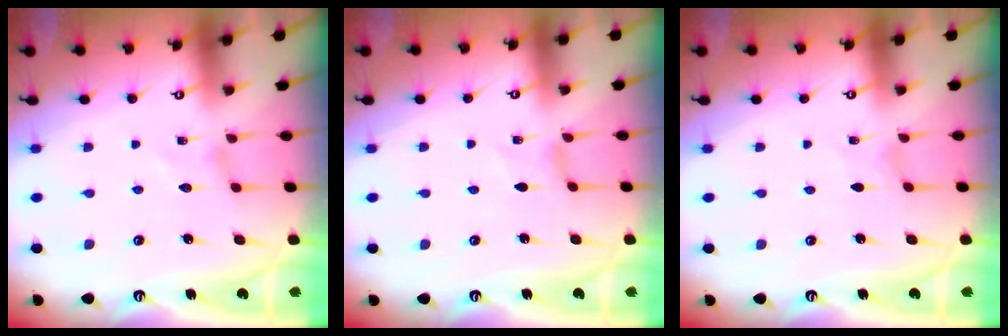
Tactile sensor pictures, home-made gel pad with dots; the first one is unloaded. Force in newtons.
{"total": 0.0}
{"total": 0.0}